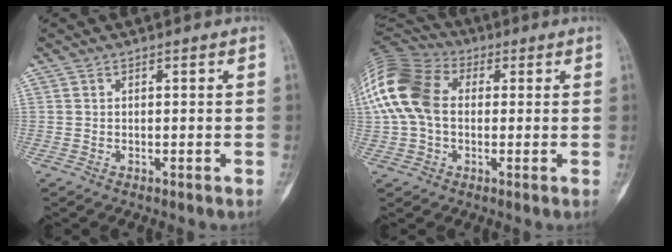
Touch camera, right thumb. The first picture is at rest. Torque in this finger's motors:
{"motor_torque": [0.64, 2.38, 0.93, -0.61, 0.39]}